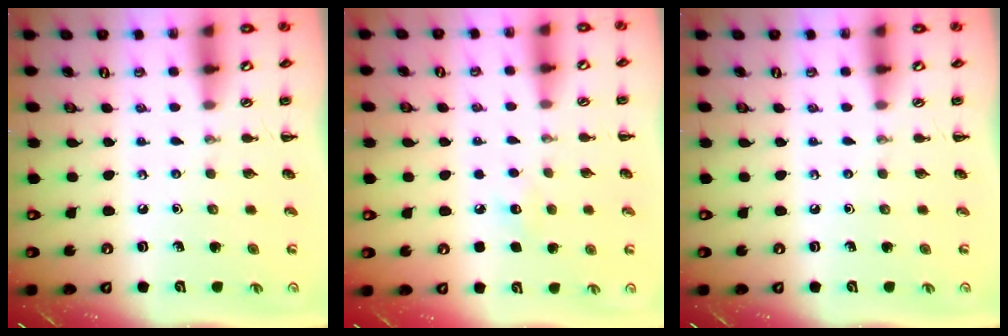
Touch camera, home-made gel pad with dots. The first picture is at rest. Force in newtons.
{"total": 5.8, "press": 5.6, "slide": 1.3}
{"total": 0.0}